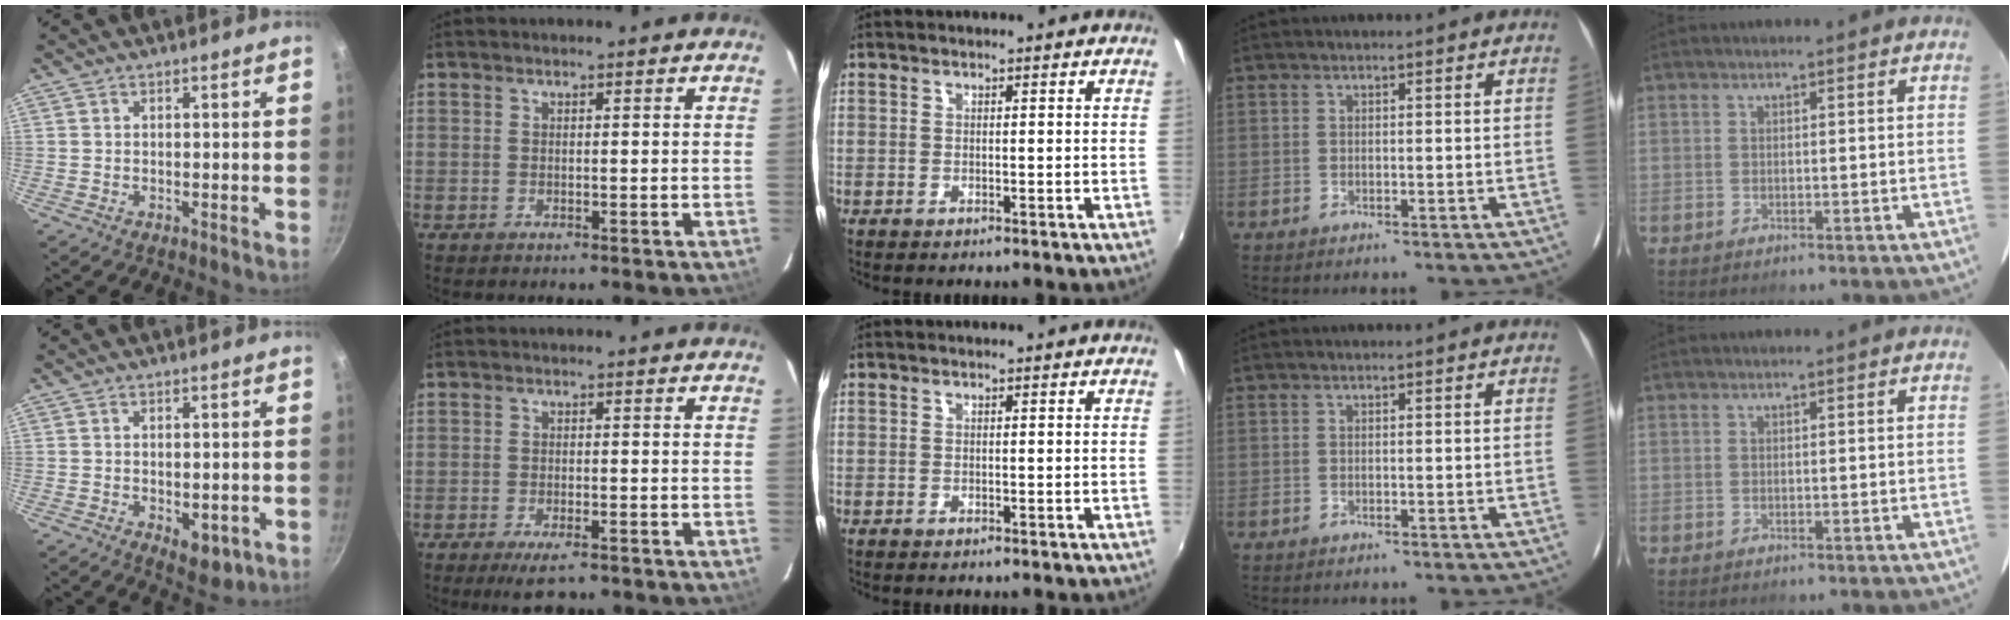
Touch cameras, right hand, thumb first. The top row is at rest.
{"thumb": {"total": 5.6, "force": [-1.5, 3.2, 4.4], "torque": [-0.046, -0.003, -0.012]}, "index": {"total": 4.8, "force": [-3.7, 1.2, 2.7], "torque": [-0.062, -0.010, -0.061]}}